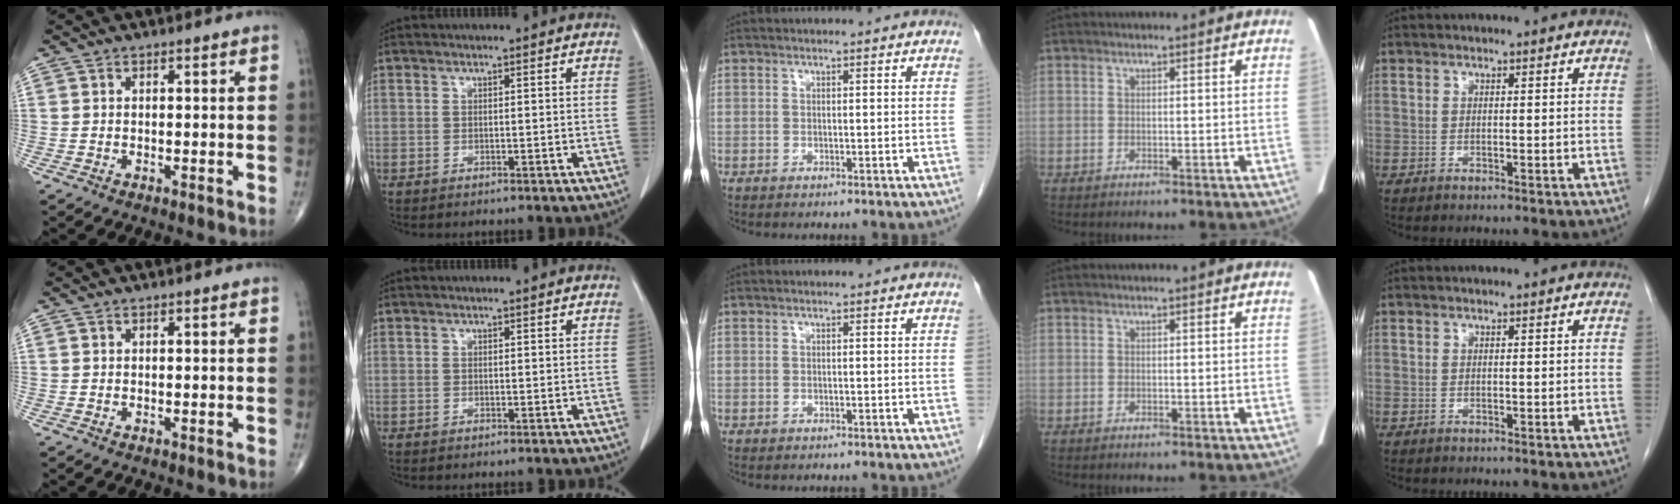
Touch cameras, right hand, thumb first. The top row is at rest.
{}